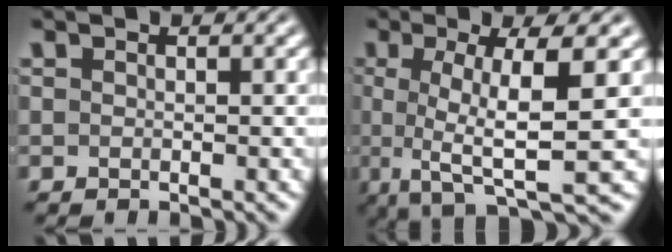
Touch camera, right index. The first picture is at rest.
{"total": 8.3, "force": [-1.7, 2.2, 7.8], "torque": [-0.141, -0.035, -0.001]}